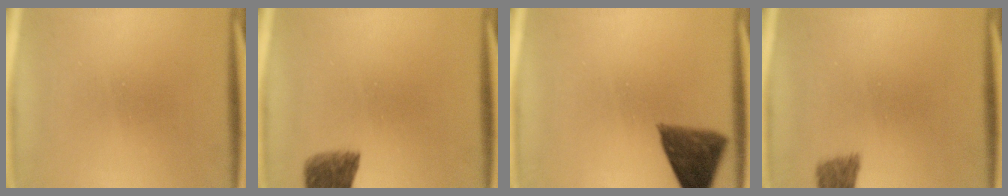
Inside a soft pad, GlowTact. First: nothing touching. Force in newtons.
{"total": 6.1}
{"total": 7.5}
{"total": 3.1}